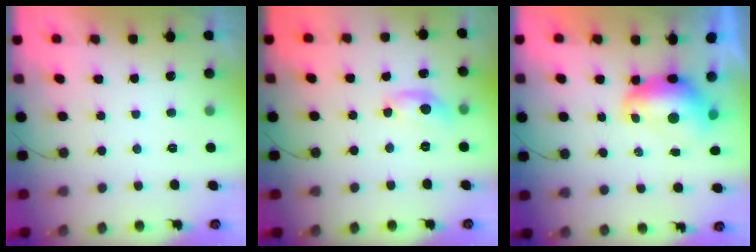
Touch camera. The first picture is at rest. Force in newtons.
{"total": 8.3, "press": 8.3, "slide": 0.6}
{"total": 8.4, "press": 8.3, "slide": 0.8}